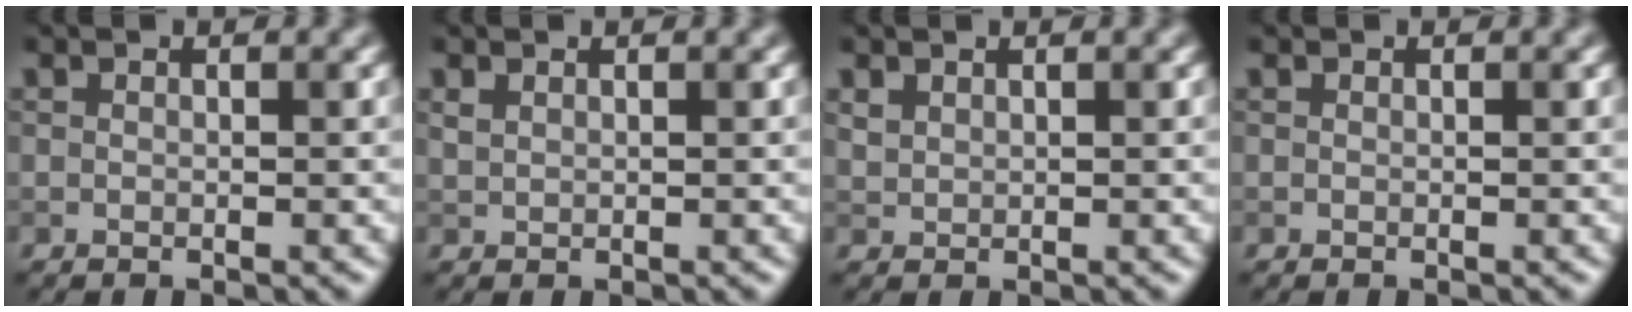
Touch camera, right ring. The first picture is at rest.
{"total": 0.8, "force": [0.5, 0.4, 0.4], "torque": [-0.011, 0.000, 0.015]}
{"total": 1.0, "force": [0.8, 0.6, 0.3], "torque": [-0.009, -0.001, 0.020]}
{"total": 0.0}